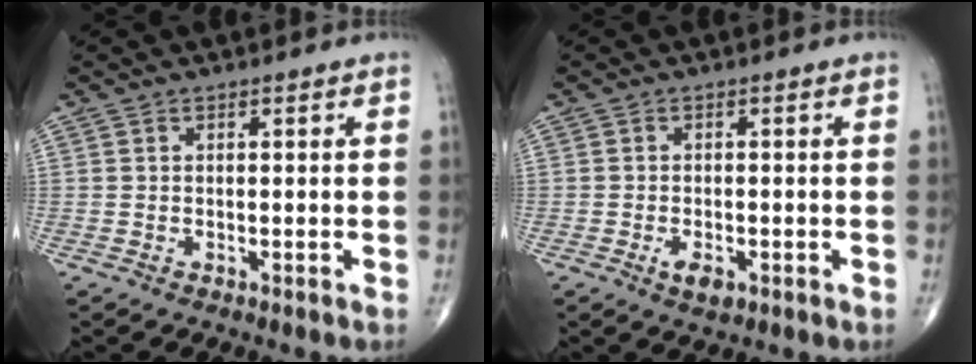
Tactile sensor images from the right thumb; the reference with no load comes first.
{"total": 3.1, "force": [-1.3, 1.5, 2.3], "torque": [-0.038, -0.001, -0.019]}